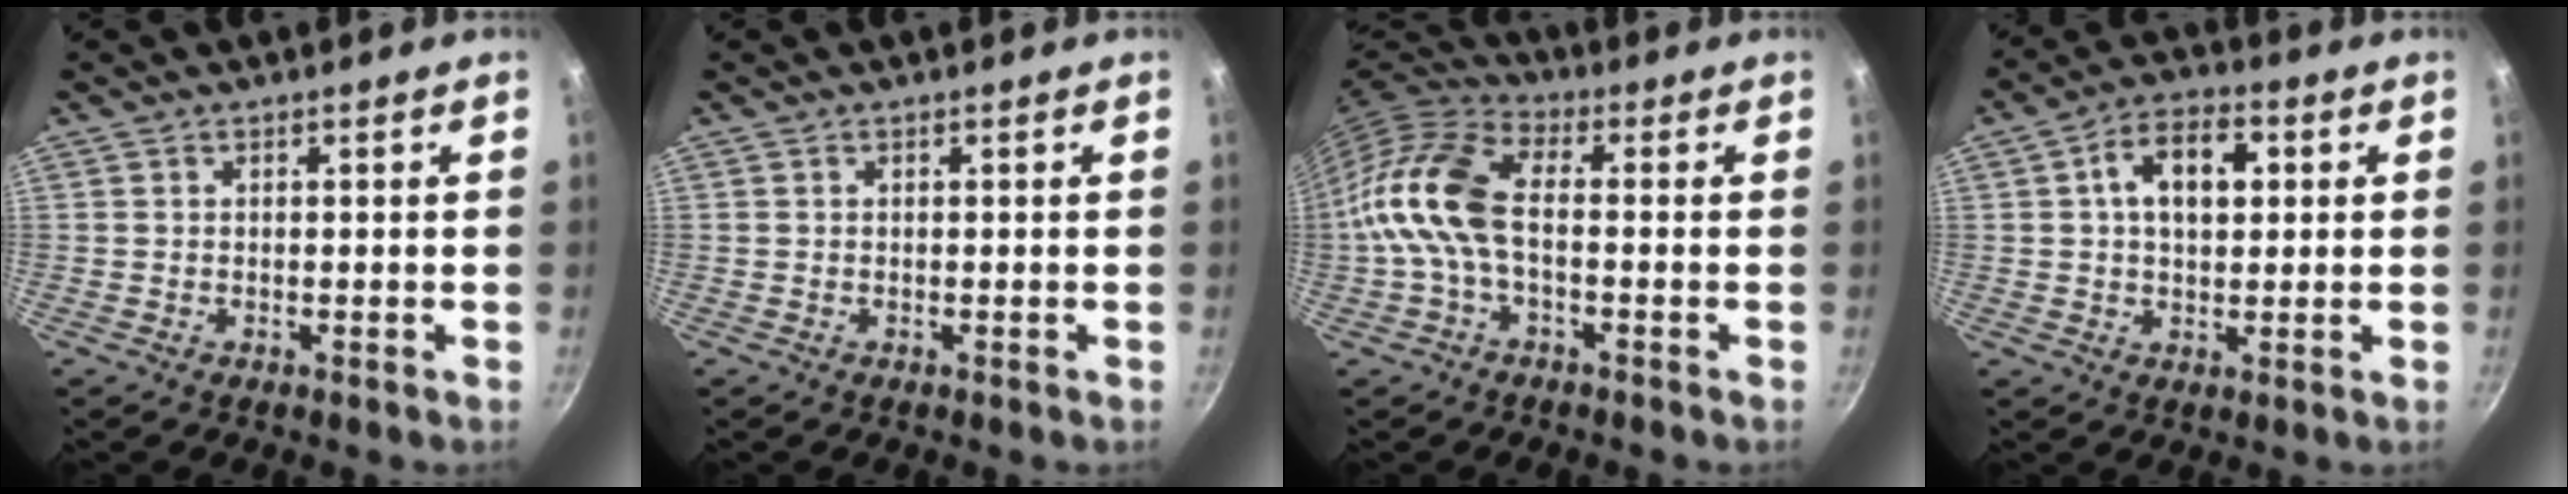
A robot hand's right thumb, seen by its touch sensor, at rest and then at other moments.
{"total": 0.0}
{"total": 11.7, "force": [-1.5, 6.3, 9.8], "torque": [-0.201, 0.035, -0.048]}
{"total": 9.9, "force": [2.1, 6.1, 7.5], "torque": [-0.100, 0.010, 0.026]}